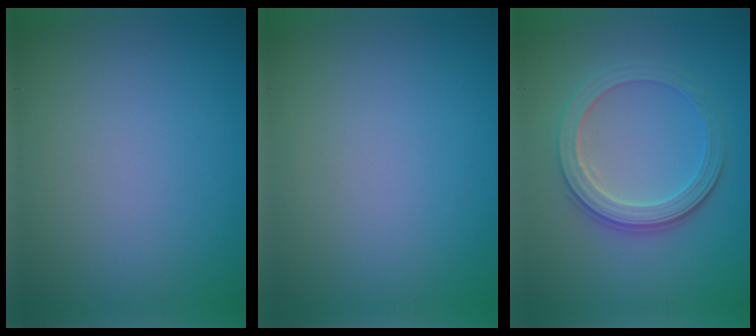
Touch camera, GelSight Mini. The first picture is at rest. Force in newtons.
{"total": 0.0}
{"total": 4.0, "press": 3.4, "slide": 2.0}